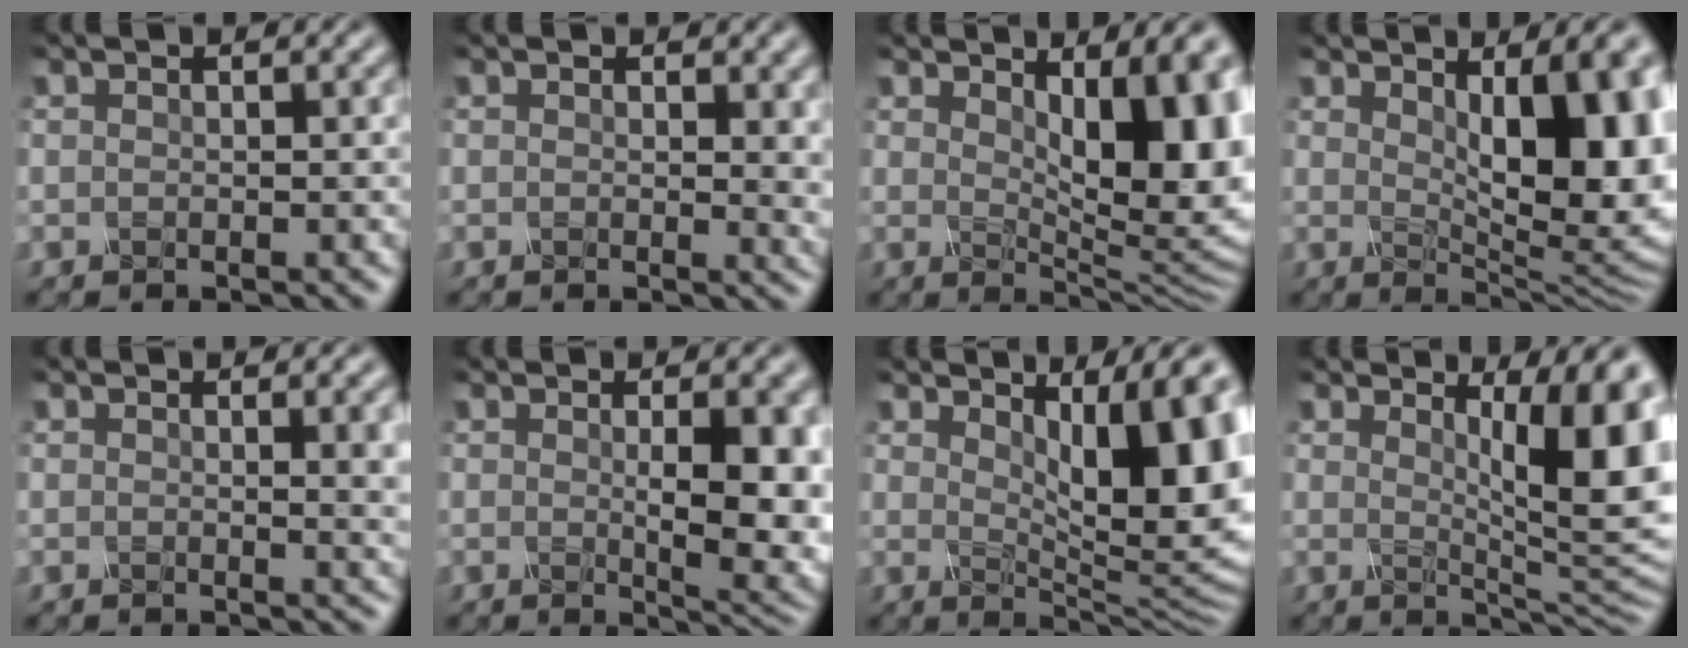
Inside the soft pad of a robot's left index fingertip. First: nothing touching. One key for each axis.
{"total": 2.6, "fx": 0.8, "fy": 0.9, "fz": 2.3, "tx": -0.022, "ty": 0.001, "tz": 0.014}
{"total": 9.7, "fx": 2.1, "fy": 3.5, "fz": 8.8, "tx": -0.111, "ty": -0.015, "tz": 0.037}
{"total": 10.7, "fx": 1.9, "fy": 3.8, "fz": 9.8, "tx": -0.120, "ty": -0.013, "tz": 0.034}
{"total": 3.5, "fx": 0.7, "fy": 1.1, "fz": 3.2, "tx": -0.029, "ty": 0.001, "tz": 0.010}
{"total": 7.2, "fx": 0.1, "fy": 1.7, "fz": 7.0, "tx": -0.094, "ty": -0.007, "tz": 0.008}
{"total": 10.3, "fx": 2.8, "fy": 3.2, "fz": 9.4, "tx": -0.120, "ty": -0.013, "tz": 0.051}
{"total": 9.9, "fx": 2.6, "fy": 2.4, "fz": 9.2, "tx": -0.109, "ty": -0.010, "tz": 0.044}